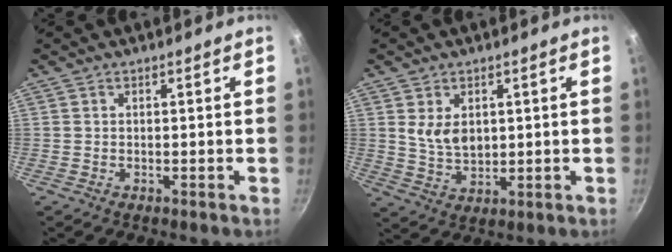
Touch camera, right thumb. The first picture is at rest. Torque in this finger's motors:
{"motor_torque": [0.68, 0.95, 0.35, -0.23, 0.05]}